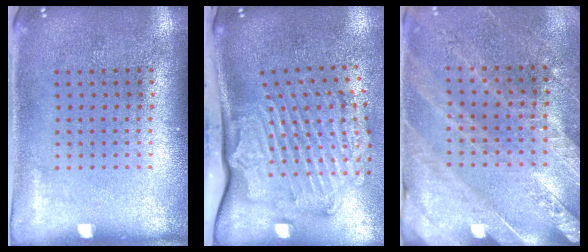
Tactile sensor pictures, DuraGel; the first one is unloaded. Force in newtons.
{"total": 2.6, "press": 2.2, "slide": 1.4}
{"total": 2.5, "press": 2.5, "slide": 0.4}